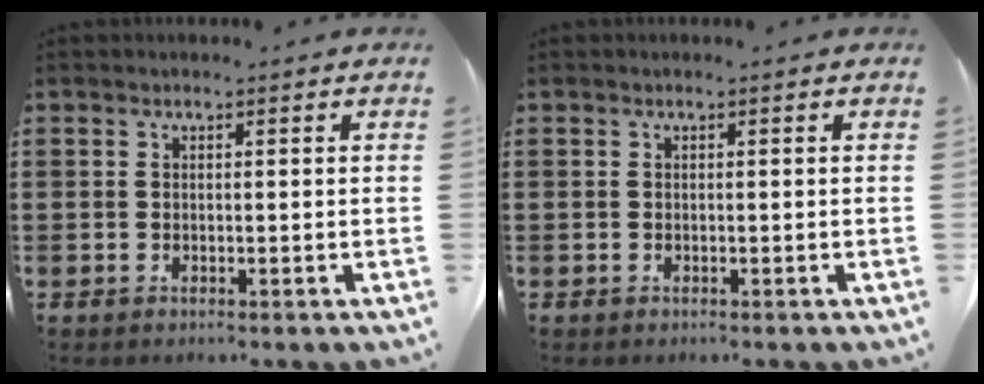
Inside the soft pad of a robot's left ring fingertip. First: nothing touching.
{"total": 0.0}